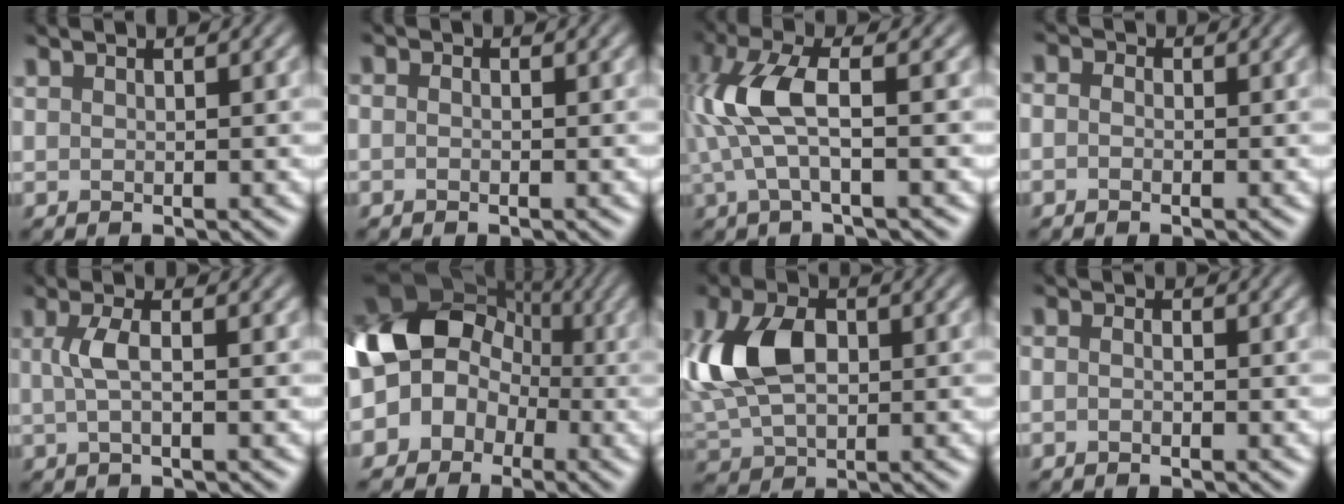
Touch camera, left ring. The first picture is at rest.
{"total": 1.5, "force": [0.0, 1.3, 0.8], "torque": [-0.016, 0.011, -0.017]}
{"total": 5.9, "force": [-0.4, 1.8, 5.6], "torque": [-0.134, 0.007, -0.017]}
{"total": 4.4, "force": [1.1, 3.6, 2.3], "torque": [-0.029, 0.029, -0.029]}
{"total": 2.1, "force": [-0.6, 0.3, 2.0], "torque": [-0.043, 0.001, -0.014]}
{"total": 13.2, "force": [-1.1, 11.2, 6.9], "torque": [-0.109, 0.021, -0.073]}
{"total": 7.5, "force": [-0.1, 4.6, 5.9], "torque": [-0.130, 0.008, -0.013]}
{"total": 2.0, "force": [-0.2, 1.7, 1.1], "torque": [-0.006, 0.017, -0.032]}